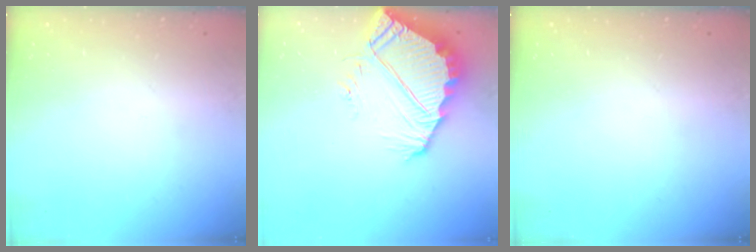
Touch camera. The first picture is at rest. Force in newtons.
{"total": 7.6, "press": 7.6, "slide": 0.4}
{"total": 0.0}